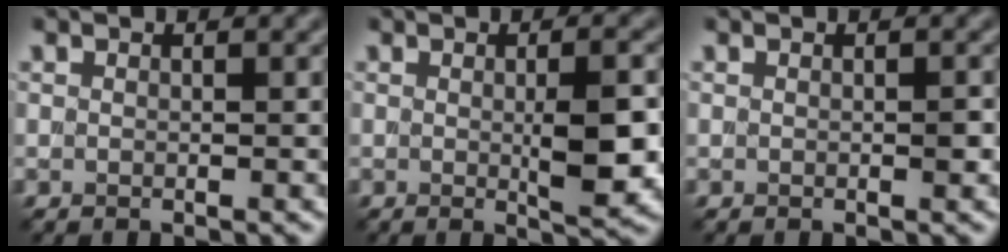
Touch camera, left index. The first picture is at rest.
{"total": 3.9, "force": [-0.1, 0.7, 3.8], "torque": [-0.056, -0.003, 0.001]}
{"total": 0.6, "force": [-0.1, 0.1, 0.6], "torque": [-0.007, -0.003, -0.001]}